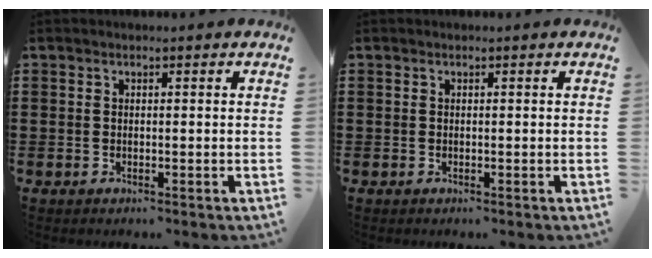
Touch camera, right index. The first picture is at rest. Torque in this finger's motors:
{"motor_torque": [-0.04, -0.07, 0.00, 0.01]}